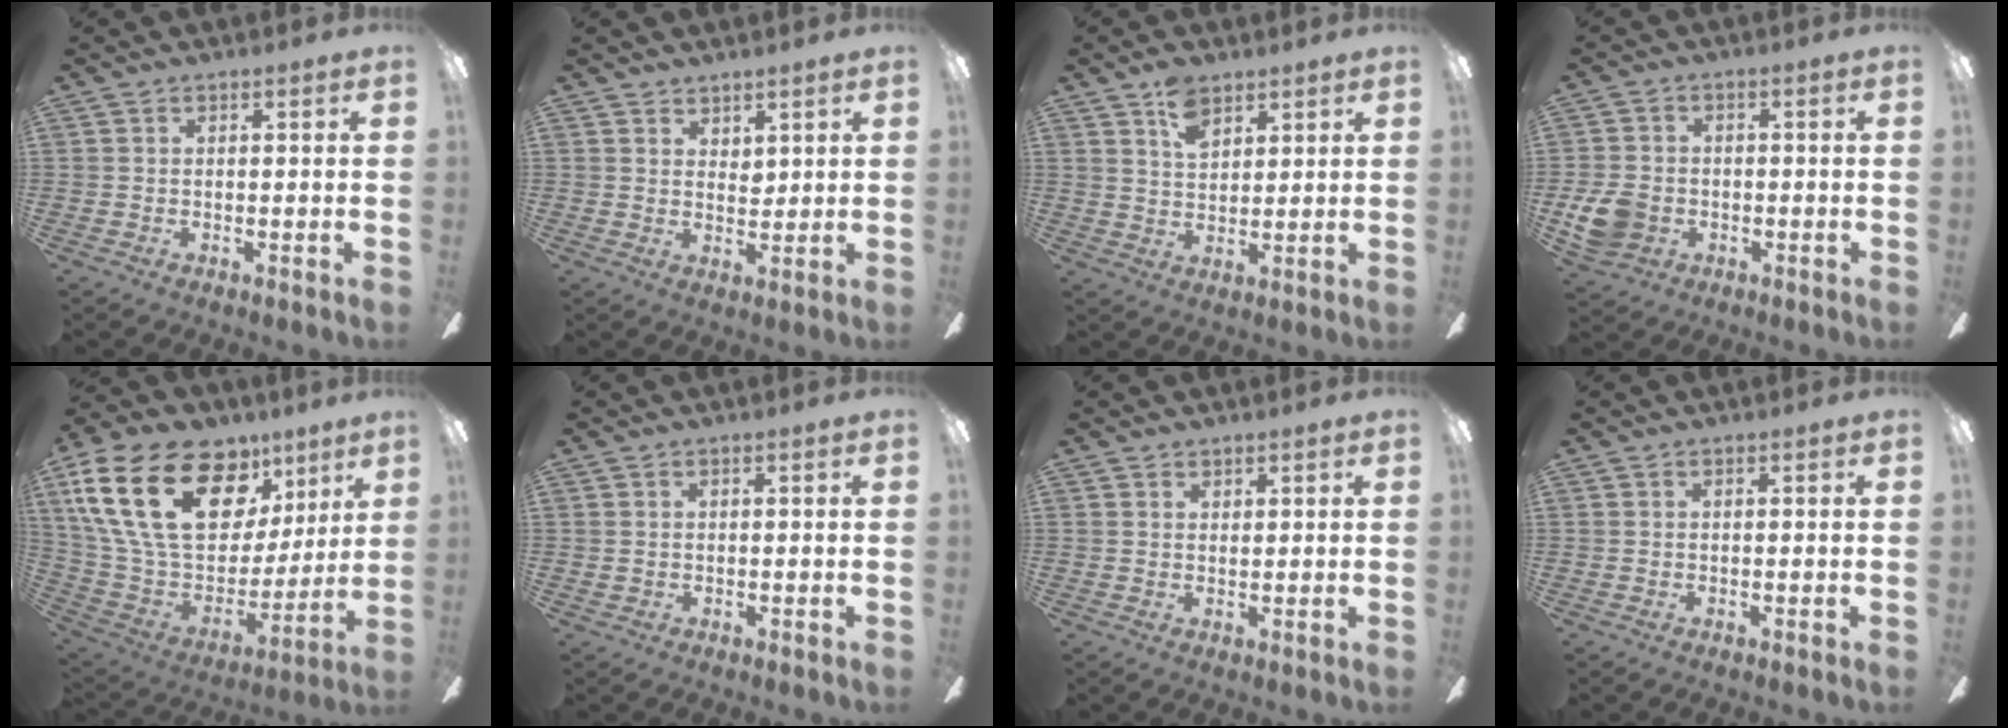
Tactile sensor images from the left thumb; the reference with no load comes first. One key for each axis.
{"total": 3.3, "fx": 2.8, "fy": 1.6, "fz": 0.7, "tx": -0.003, "ty": -0.015, "tz": 0.048}
{"total": 6.8, "fx": 4.5, "fy": 3.8, "fz": 3.4, "tx": -0.057, "ty": -0.011, "tz": 0.080}
{"total": 7.8, "fx": -2.0, "fy": 6.4, "fz": 4.0, "tx": -0.092, "ty": 0.014, "tz": -0.036}
{"total": 29.0, "fx": 12.6, "fy": 17.7, "fz": 19.2, "tx": -0.371, "ty": -0.051, "tz": 0.241}
{"total": 0.5, "fx": 0.2, "fy": 0.5, "fz": 0.1, "tx": -0.004, "ty": 0.004, "tz": 0.003}
{"total": 1.1, "fx": 1.0, "fy": 0.4, "fz": 0.1, "tx": -0.004, "ty": -0.001, "tz": 0.020}
{"total": 0.0}